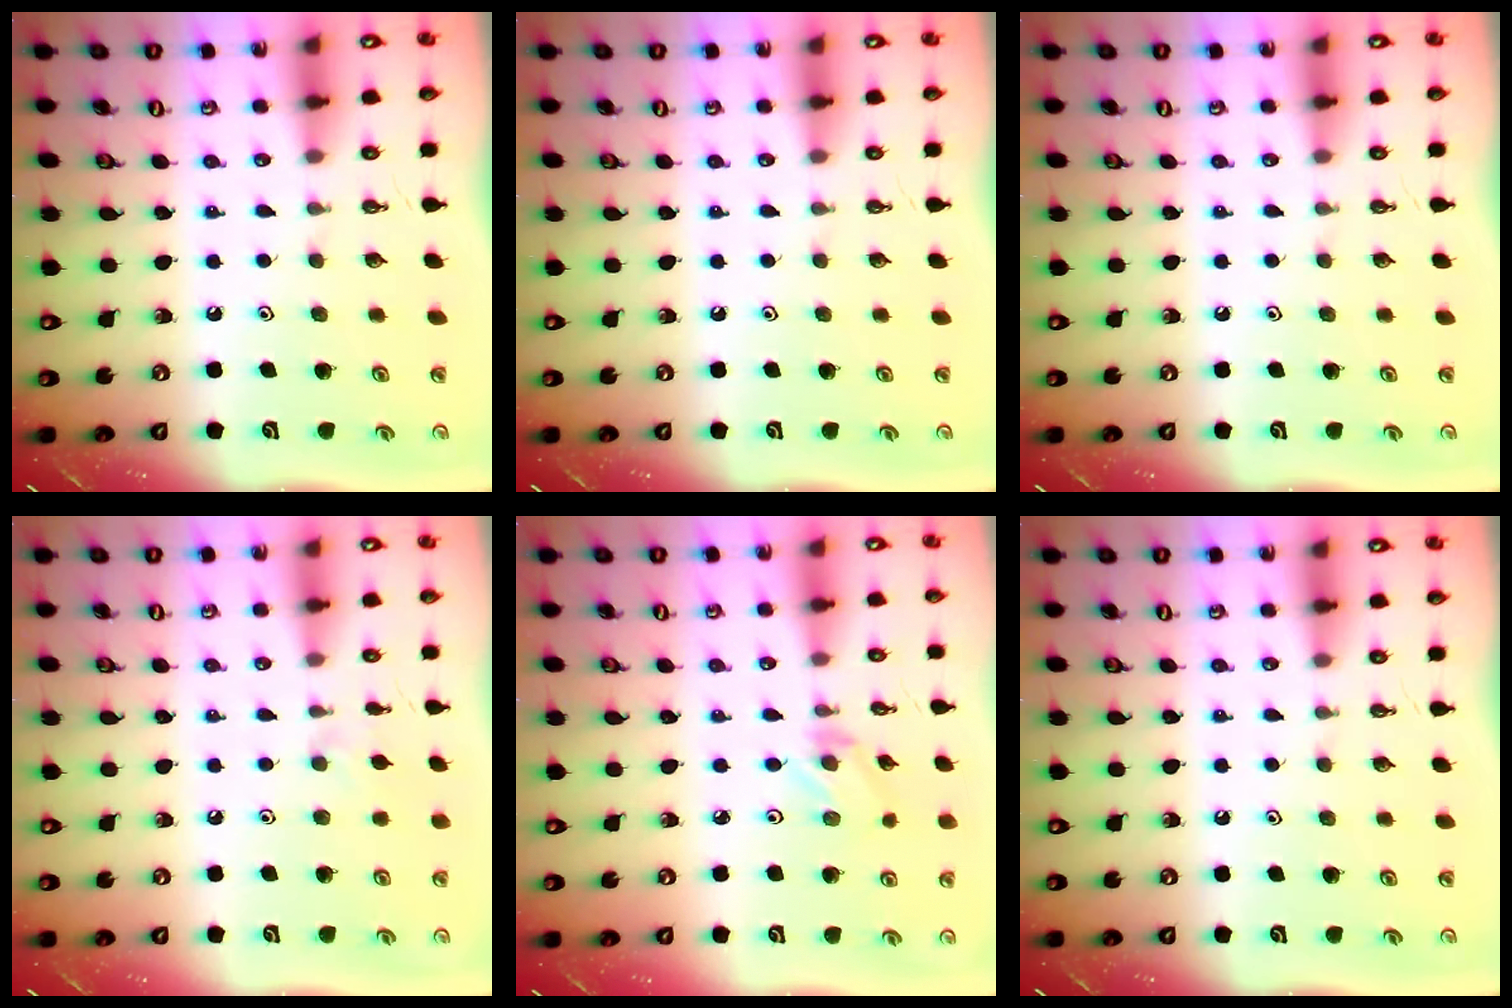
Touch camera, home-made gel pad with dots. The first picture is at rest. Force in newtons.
{"total": 0.0}
{"total": 0.0}
{"total": 2.7, "press": 2.7, "slide": 0.4}
{"total": 2.1, "press": 2.0, "slide": 0.4}
{"total": 0.0}